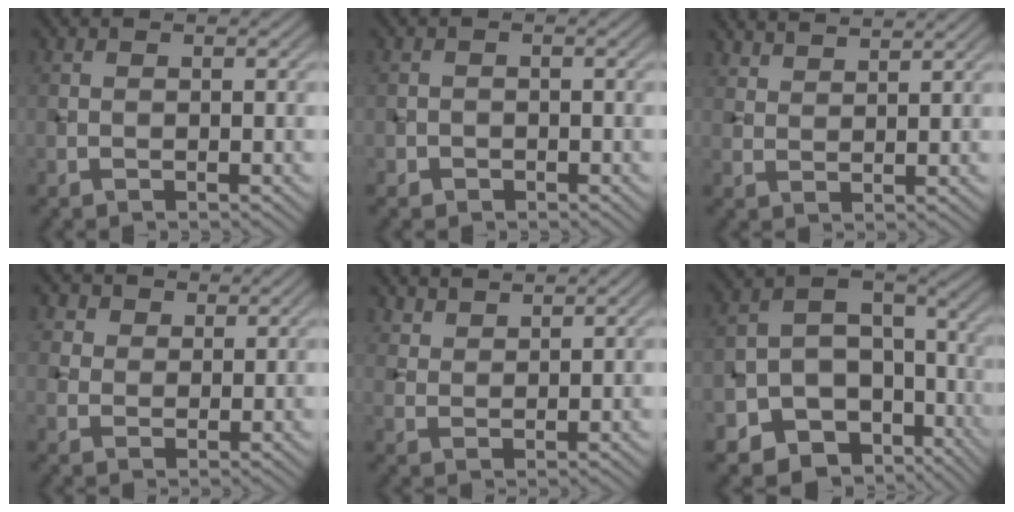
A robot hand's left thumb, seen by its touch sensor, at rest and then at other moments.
{"total": 1.3, "force": [-0.6, 1.2, 0.1], "torque": [0.007, -0.003, -0.013]}
{"total": 4.0, "force": [3.7, 0.8, 1.5], "torque": [-0.027, -0.007, 0.076]}
{"total": 4.0, "force": [2.7, 2.6, 1.3], "torque": [-0.040, -0.009, 0.062]}
{"total": 4.2, "force": [3.8, 1.3, 1.4], "torque": [-0.035, -0.013, 0.093]}
{"total": 13.5, "force": [-6.4, 10.1, 6.4], "torque": [-0.125, -0.030, -0.095]}